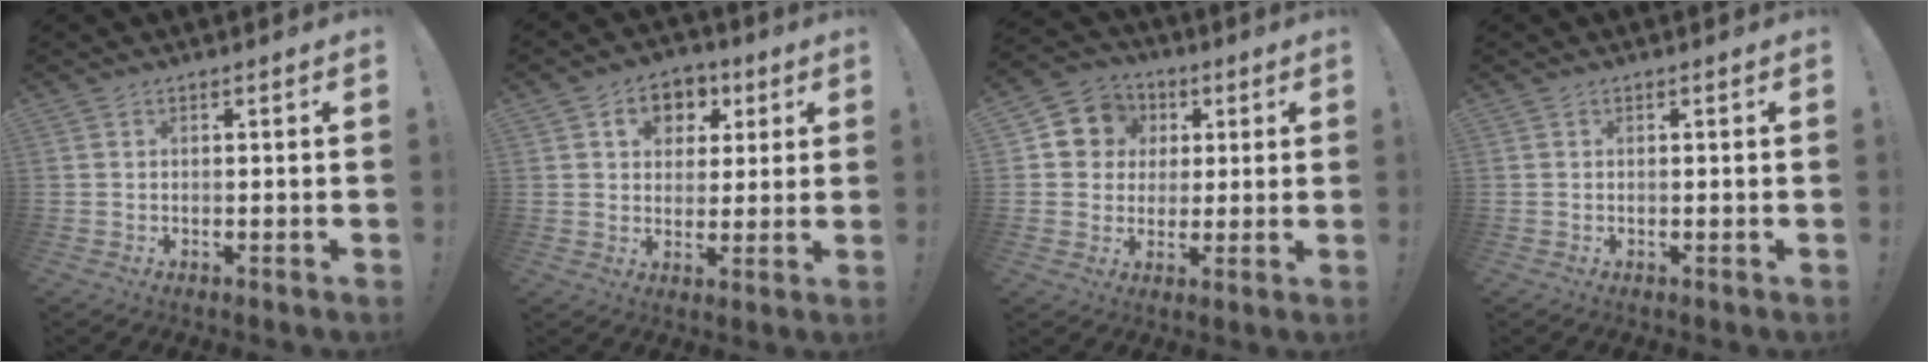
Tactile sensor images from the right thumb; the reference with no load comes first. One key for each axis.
{"total": 8.8, "fx": 2.9, "fy": 7.4, "fz": 3.8, "tx": -0.054, "ty": -0.005, "tz": 0.057}
{"total": 9.0, "fx": 1.8, "fy": 8.6, "fz": 2.3, "tx": -0.034, "ty": -0.001, "tz": 0.042}
{"total": 0.0}